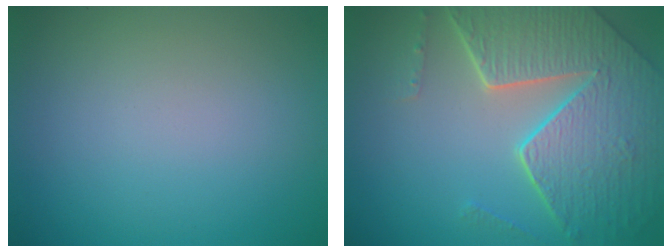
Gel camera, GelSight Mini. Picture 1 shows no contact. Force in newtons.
{"total": 8.0, "press": 5.7, "slide": 5.6}